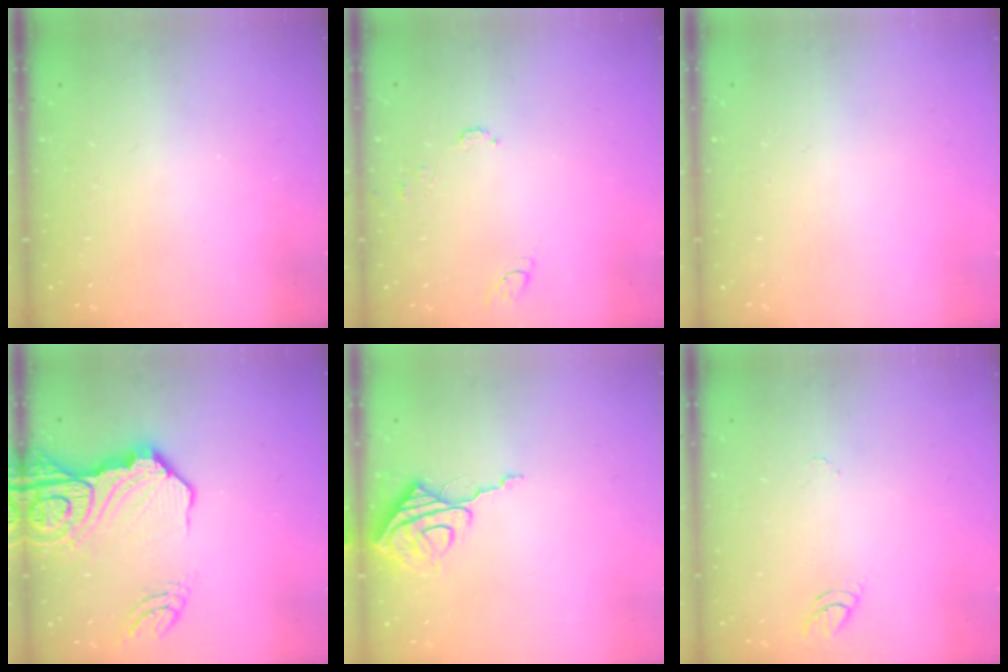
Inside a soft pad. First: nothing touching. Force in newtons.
{"total": 6.0, "press": 5.9, "slide": 0.6}
{"total": 0.0}
{"total": 19.4, "press": 19.2, "slide": 2.3}
{"total": 8.5, "press": 8.4, "slide": 0.6}
{"total": 3.4, "press": 3.4, "slide": 0.3}